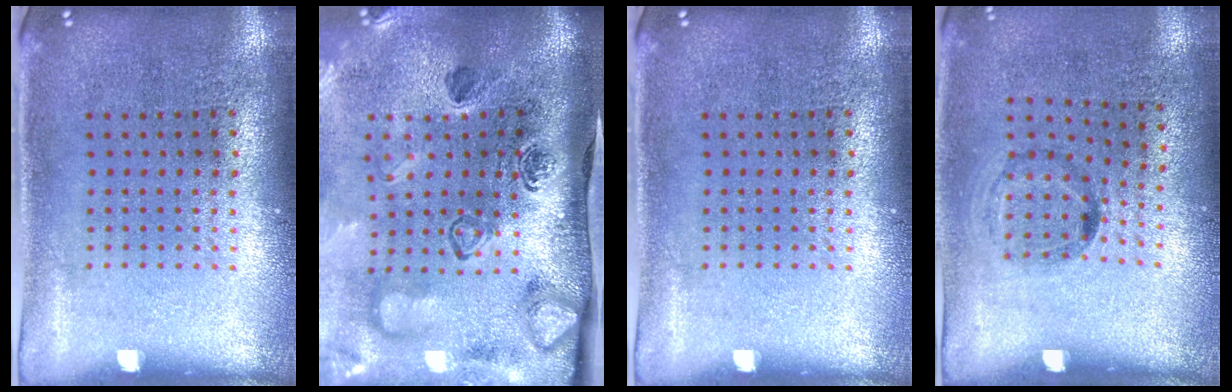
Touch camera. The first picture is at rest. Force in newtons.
{"total": 4.6, "press": 3.1, "slide": 3.3}
{"total": 0.0}
{"total": 1.2, "press": 0.7, "slide": 1.0}